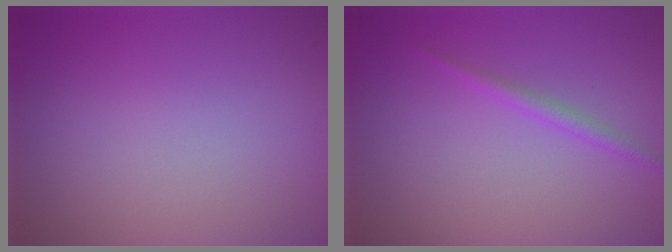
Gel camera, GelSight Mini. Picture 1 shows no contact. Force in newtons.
{"total": 1.1, "press": 1.1, "slide": 0.1}